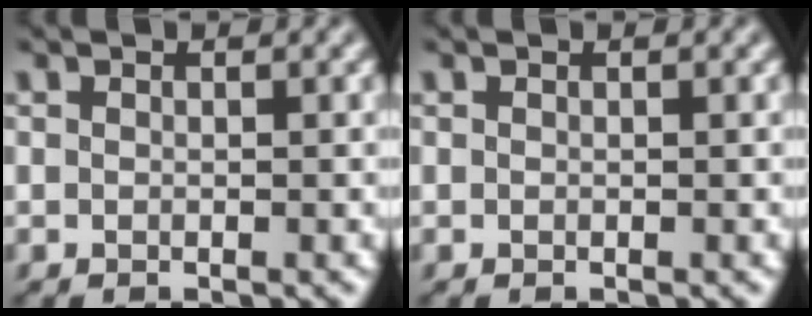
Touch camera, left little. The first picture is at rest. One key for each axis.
{"total": 0.0}